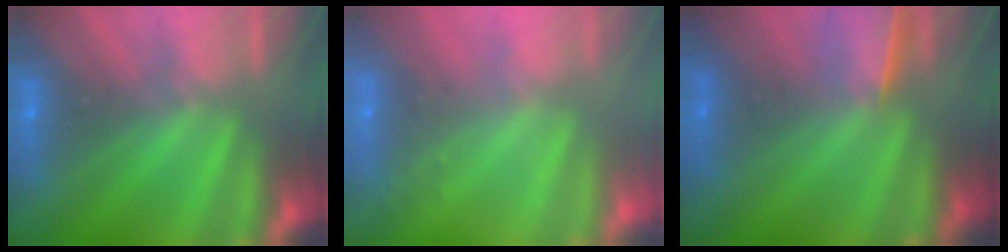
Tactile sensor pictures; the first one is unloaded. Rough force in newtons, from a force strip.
{"total": 2.3}
{"total": 1.5}